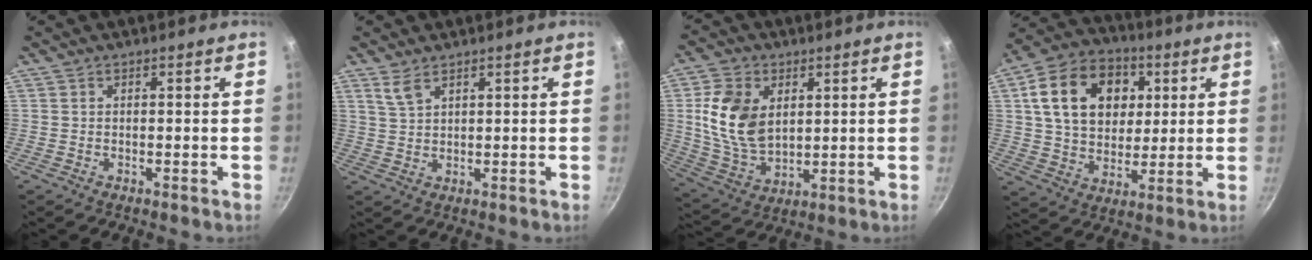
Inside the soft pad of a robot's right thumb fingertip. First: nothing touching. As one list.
[{"total": 3.2, "force": [2.2, 1.3, 1.9], "torque": [-0.039, -0.012, 0.049]}, {"total": 13.8, "force": [3.1, 9.3, 9.7], "torque": [-0.168, -0.020, 0.069]}, {"total": 19.0, "force": [5.0, 14.1, 11.7], "torque": [-0.174, 0.007, 0.079]}]